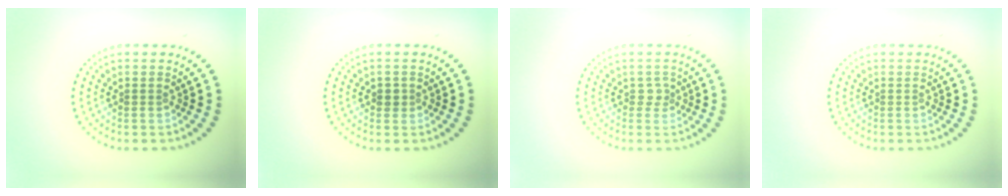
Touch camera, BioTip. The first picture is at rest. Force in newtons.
{"total": 1.0, "press": 1.0, "slide": 0.4}
{"total": 0.9, "press": 0.7, "slide": 0.5}
{"total": 0.0}